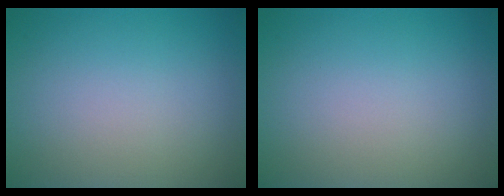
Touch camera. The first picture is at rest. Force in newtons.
{"total": 0.0}